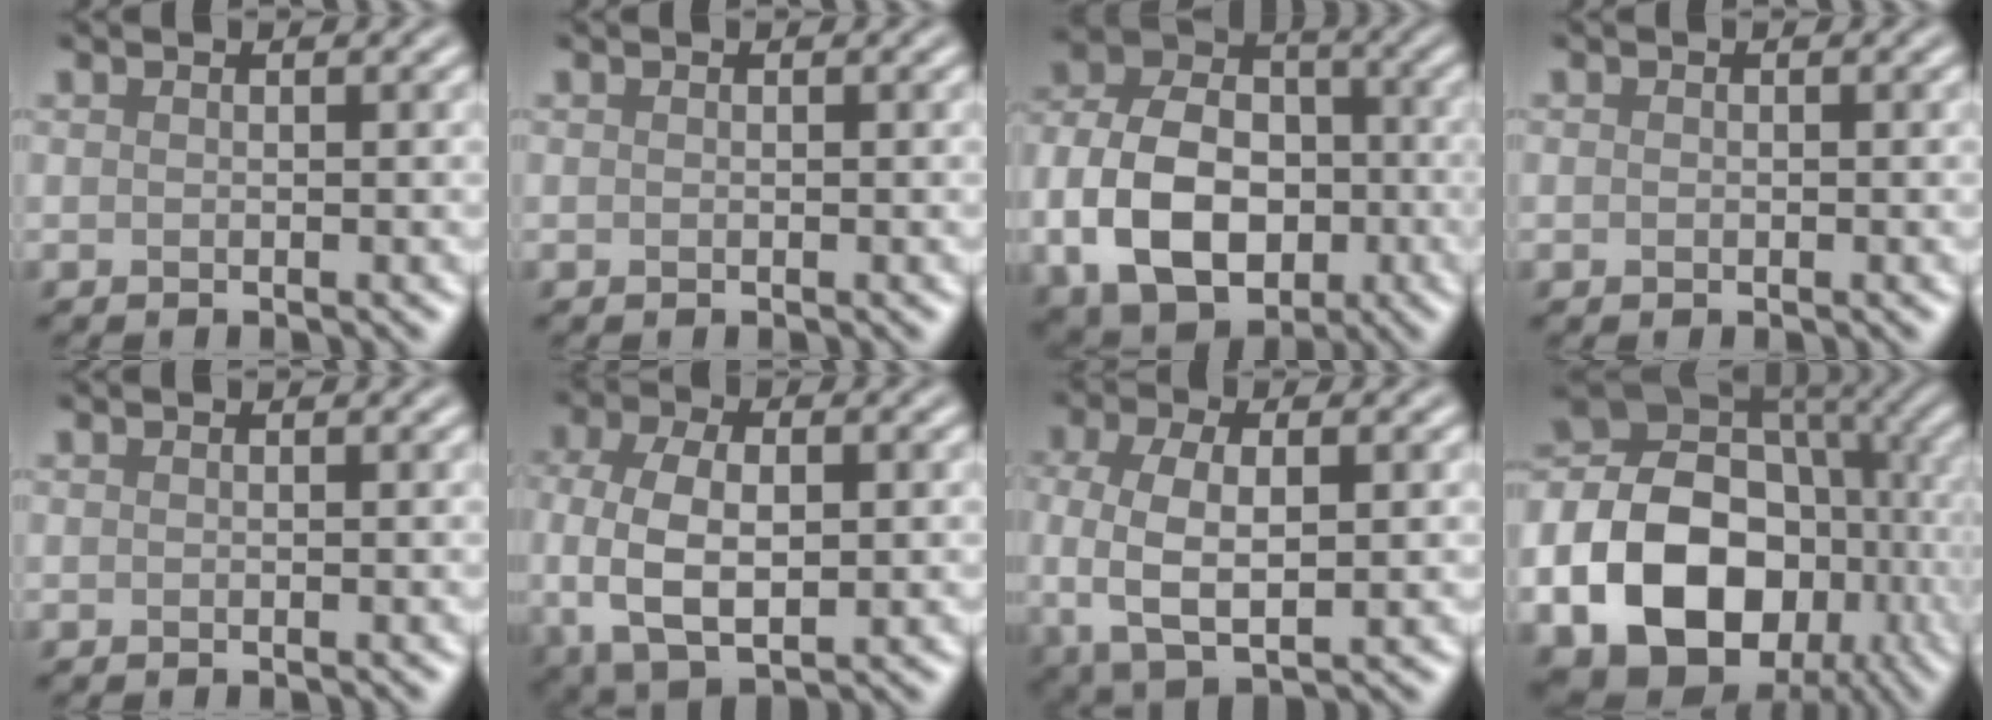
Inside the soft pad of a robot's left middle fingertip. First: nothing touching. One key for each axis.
{"total": 0.0}
{"total": 11.6, "fx": -3.2, "fy": 8.2, "fz": 7.6, "tx": -0.150, "ty": -0.003, "tz": -0.065}
{"total": 0.5, "fx": 0.0, "fy": 0.5, "fz": 0.2, "tx": -0.001, "ty": -0.003, "tz": -0.001}
{"total": 0.0}
{"total": 8.3, "fx": -1.0, "fy": 4.7, "fz": 6.7, "tx": -0.142, "ty": -0.014, "tz": -0.013}
{"total": 6.8, "fx": -0.6, "fy": 3.4, "fz": 5.8, "tx": -0.122, "ty": -0.008, "tz": -0.010}
{"total": 20.9, "fx": -5.7, "fy": 16.5, "fz": 11.6, "tx": -0.235, "ty": -0.017, "tz": -0.099}